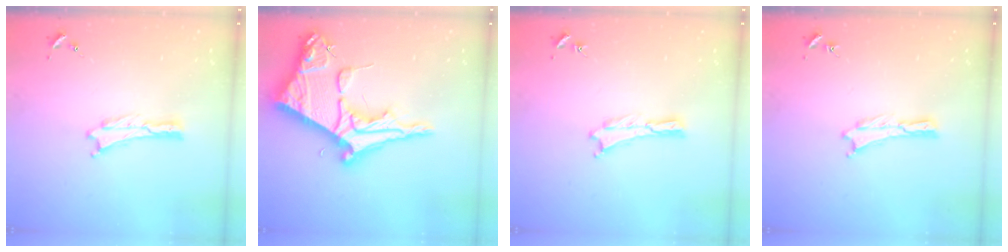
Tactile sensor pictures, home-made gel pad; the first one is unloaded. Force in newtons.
{"total": 12.1, "press": 12.1, "slide": 1.3}
{"total": 0.0}
{"total": 0.0}